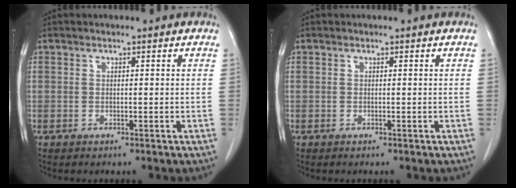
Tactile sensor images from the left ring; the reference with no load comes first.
{"total": 0.0}